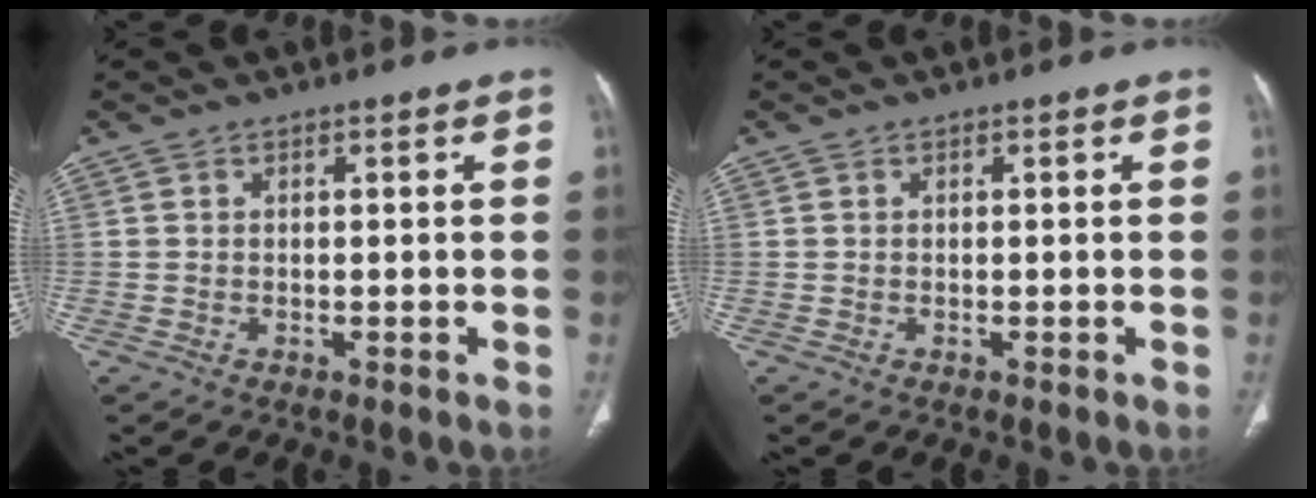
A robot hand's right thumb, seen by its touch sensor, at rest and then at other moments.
{"total": 0.0}